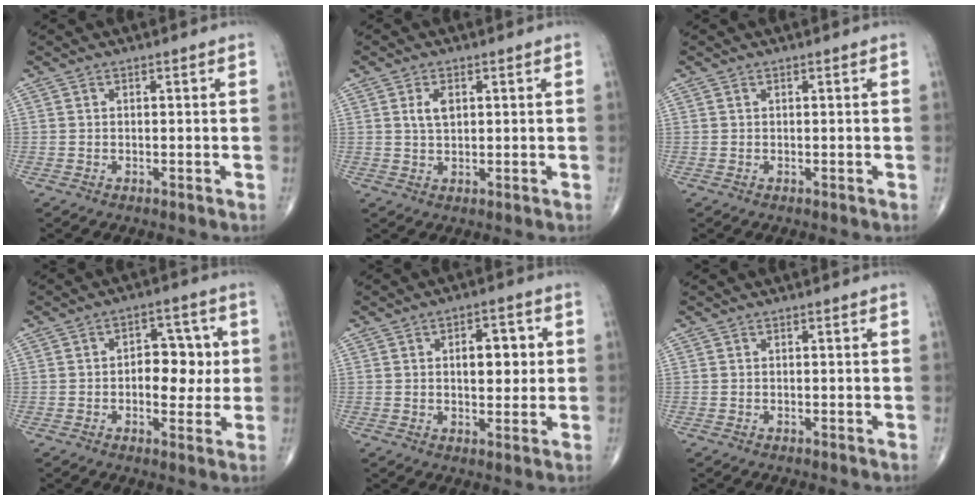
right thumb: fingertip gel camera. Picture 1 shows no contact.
{"total": 3.3, "force": [1.0, 1.8, 2.5], "torque": [-0.044, -0.003, 0.019]}
{"total": 0.0}
{"total": 8.7, "force": [0.2, 5.4, 6.8], "torque": [-0.054, 0.012, 0.002]}
{"total": 7.4, "force": [1.2, 4.0, 6.1], "torque": [-0.060, 0.001, 0.018]}
{"total": 0.0}